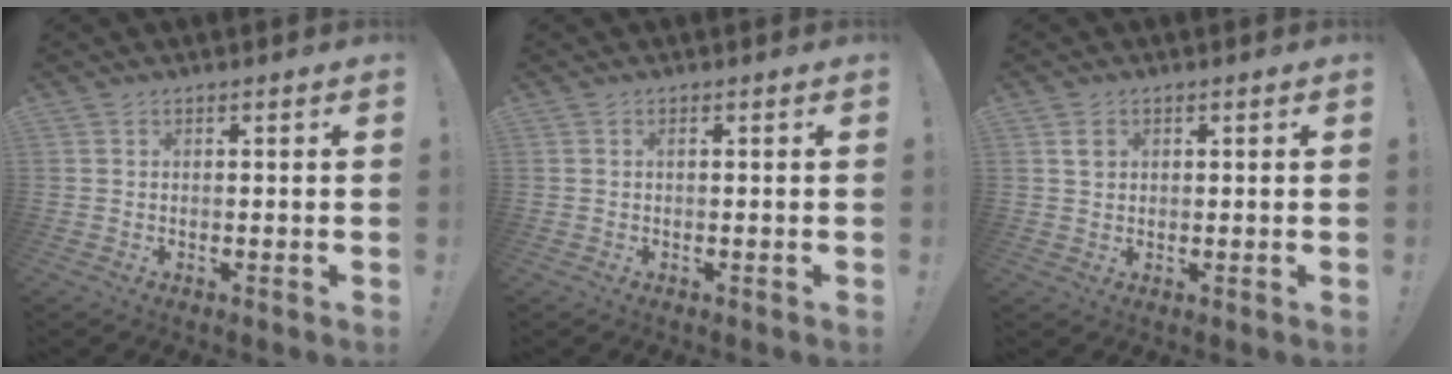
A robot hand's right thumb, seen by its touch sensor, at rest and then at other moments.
{"total": 0.5, "force": [0.1, -0.1, 0.5], "torque": [-0.017, 0.001, 0.003]}
{"total": 2.3, "force": [1.0, 1.8, 1.0], "torque": [-0.004, -0.003, 0.015]}